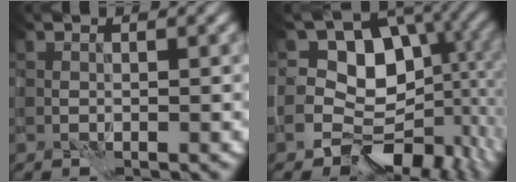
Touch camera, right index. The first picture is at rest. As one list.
[{"total": 11.2, "force": [-1.2, 8.7, 6.9], "torque": [-0.091, -0.006, -0.026]}]